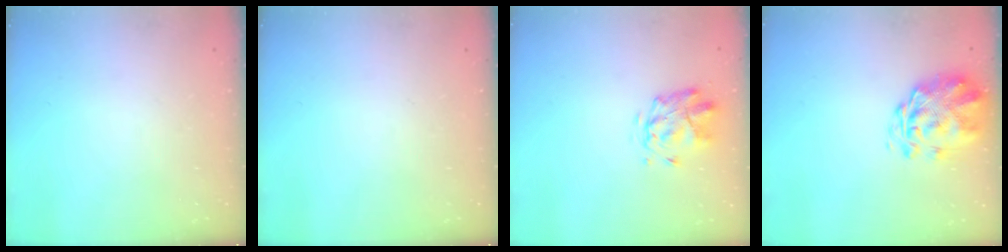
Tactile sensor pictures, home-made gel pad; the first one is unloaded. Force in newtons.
{"total": 0.0}
{"total": 2.8, "press": 2.4, "slide": 1.5}
{"total": 3.2, "press": 2.8, "slide": 1.5}